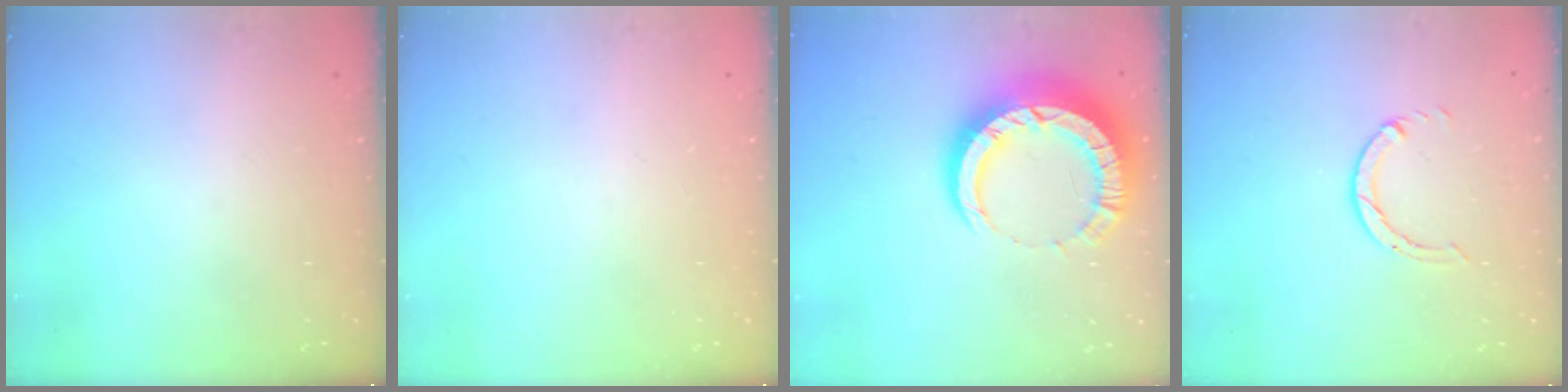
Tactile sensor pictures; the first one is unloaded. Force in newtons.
{"total": 0.0}
{"total": 12.7, "press": 12.6, "slide": 1.3}
{"total": 3.5, "press": 3.5, "slide": 0.5}